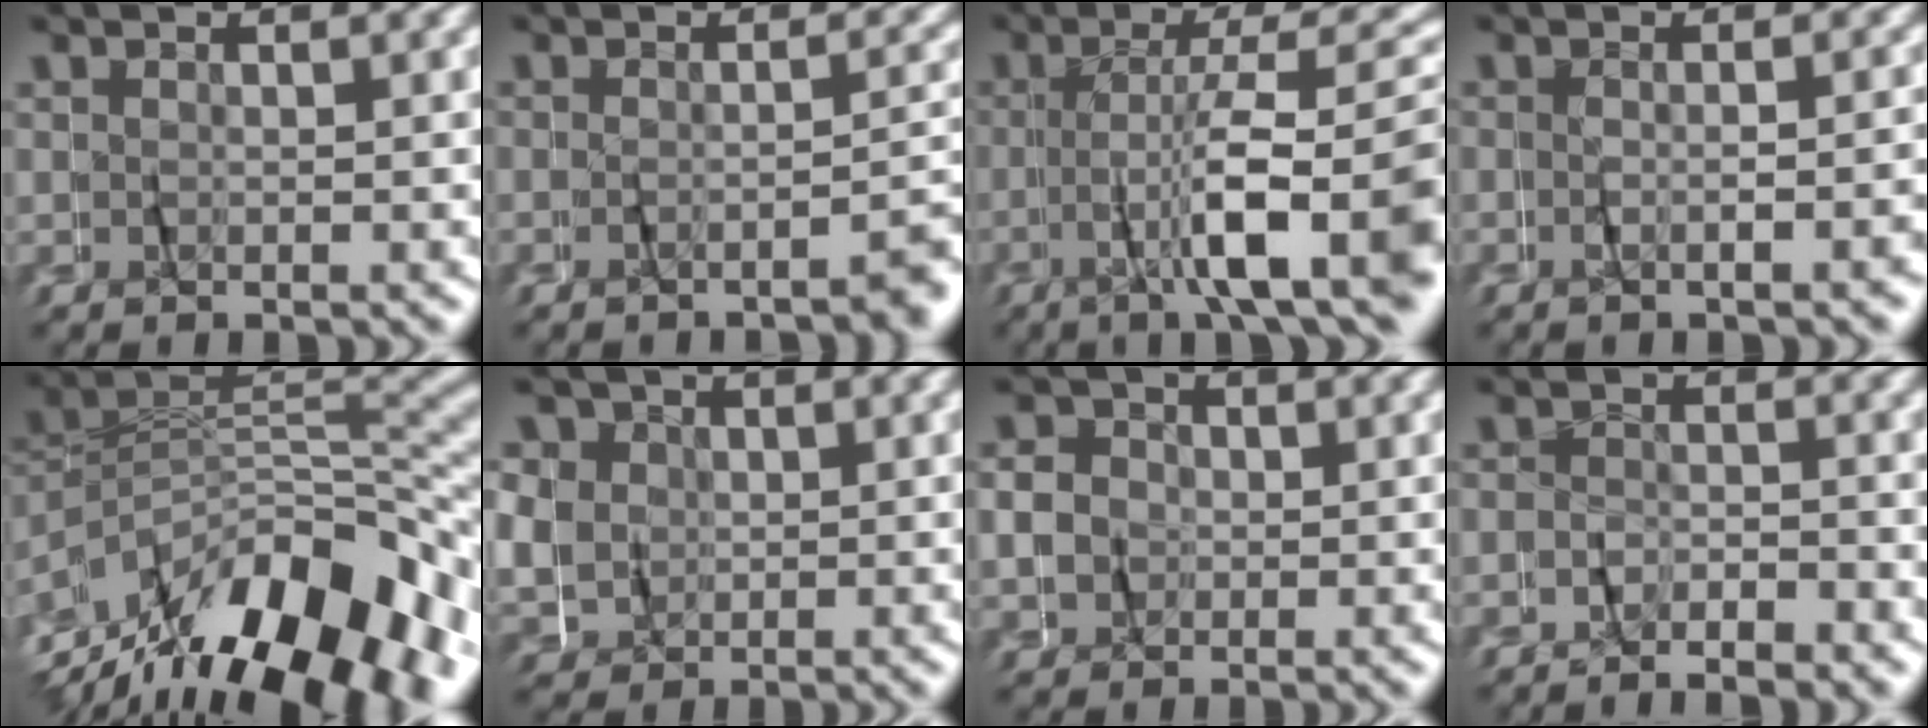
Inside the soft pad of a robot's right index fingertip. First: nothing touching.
{"total": 3.0, "force": [-2.7, -0.5, 1.0], "torque": [-0.010, 0.009, -0.049]}
{"total": 9.4, "force": [-3.1, 1.7, 8.7], "torque": [-0.133, -0.004, -0.046]}
{"total": 1.6, "force": [-1.2, -0.6, 0.9], "torque": [-0.017, 0.009, -0.024]}
{"total": 15.9, "force": [-8.0, 8.0, 11.2], "torque": [-0.182, -0.011, -0.118]}
{"total": 7.4, "force": [0.7, 6.8, 2.9], "torque": [-0.077, -0.012, 0.012]}
{"total": 4.9, "force": [0.4, 4.6, 1.6], "torque": [-0.040, 0.004, -0.002]}
{"total": 2.3, "force": [-2.0, 1.2, 0.4], "torque": [-0.008, 0.007, -0.047]}